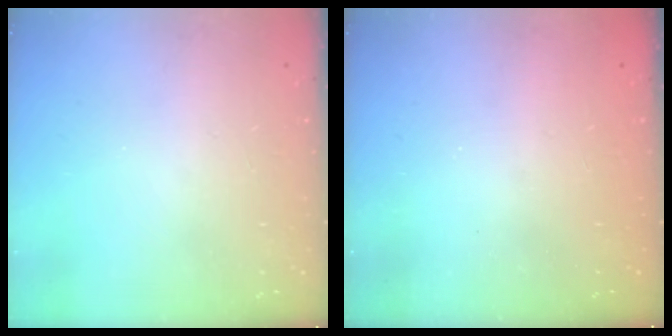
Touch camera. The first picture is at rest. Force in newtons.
{"total": 2.3, "press": 2.2, "slide": 0.7}